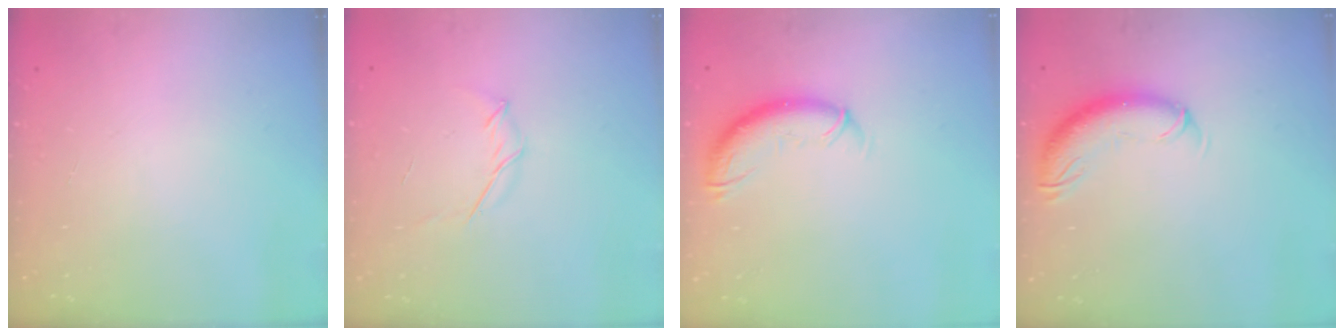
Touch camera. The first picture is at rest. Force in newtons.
{"total": 4.0, "press": 3.9, "slide": 0.9}
{"total": 10.6, "press": 10.6, "slide": 1.0}
{"total": 10.6, "press": 10.4, "slide": 2.2}